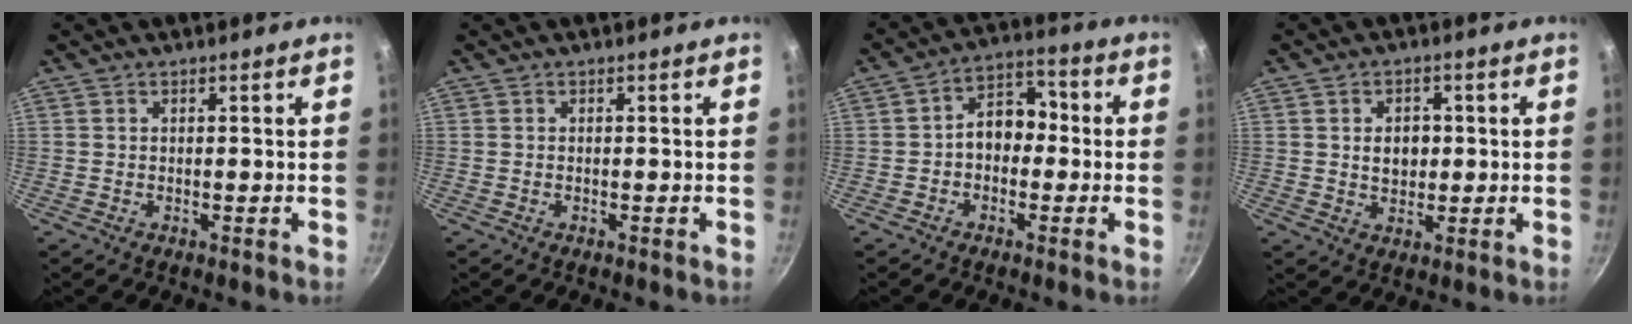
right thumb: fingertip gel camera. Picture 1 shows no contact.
{"total": 0.0}
{"total": 8.1, "force": [-0.7, 5.8, 5.6], "torque": [-0.058, 0.035, -0.026]}
{"total": 5.2, "force": [0.6, 3.8, 3.4], "torque": [-0.029, -0.002, 0.011]}